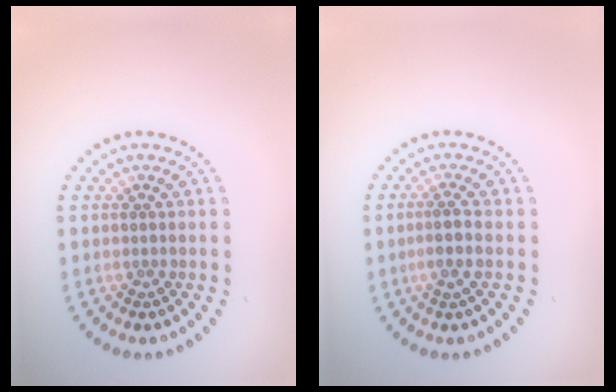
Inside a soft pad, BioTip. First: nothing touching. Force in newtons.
{"total": 1.8, "press": 1.5, "slide": 1.1}